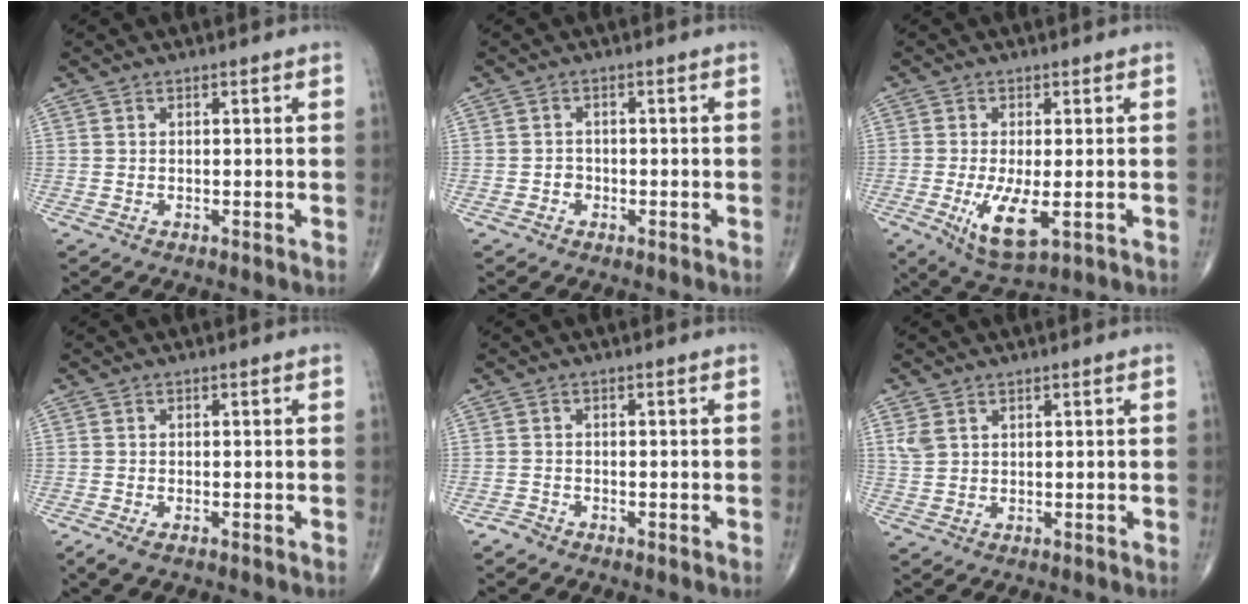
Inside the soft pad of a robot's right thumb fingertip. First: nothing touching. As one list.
[{"total": 1.6, "force": [-0.7, 1.4, 0.3], "torque": [0.004, 0.007, -0.015]}, {"total": 8.1, "force": [-2.0, 2.8, 7.3], "torque": [-0.141, -0.023, -0.026]}, {"total": 2.1, "force": [-1.3, 0.8, 1.5], "torque": [-0.039, -0.005, -0.024]}, {"total": 1.2, "force": [-1.1, 0.4, 0.0], "torque": [-0.001, -0.001, -0.025]}, {"total": 2.6, "force": [1.3, 1.8, 1.4], "torque": [-0.030, 0.000, 0.038]}]